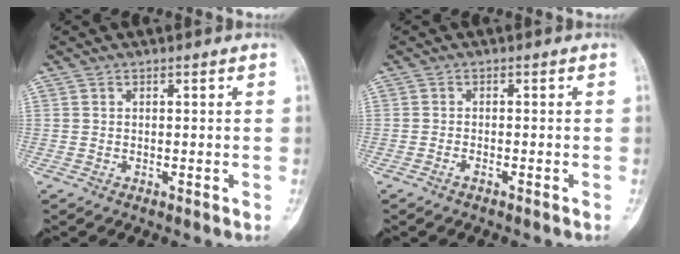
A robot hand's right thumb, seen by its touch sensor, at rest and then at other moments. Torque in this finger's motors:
{"motor_torque": [-0.72, -0.04, 0.24, 0.09, -0.06]}